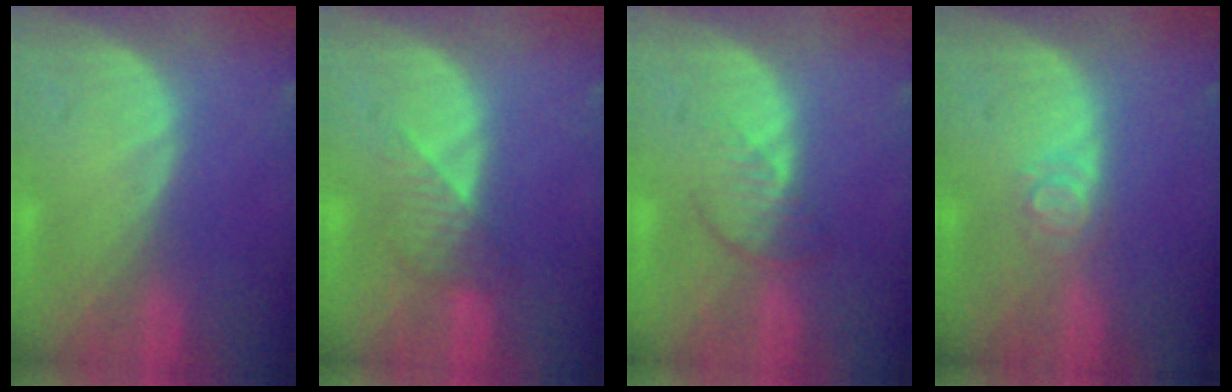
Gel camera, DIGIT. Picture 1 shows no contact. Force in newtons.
{"total": 3.7, "press": 3.4, "slide": 1.3}
{"total": 3.7, "press": 3.2, "slide": 1.9}
{"total": 2.9, "press": 2.9, "slide": 0.3}